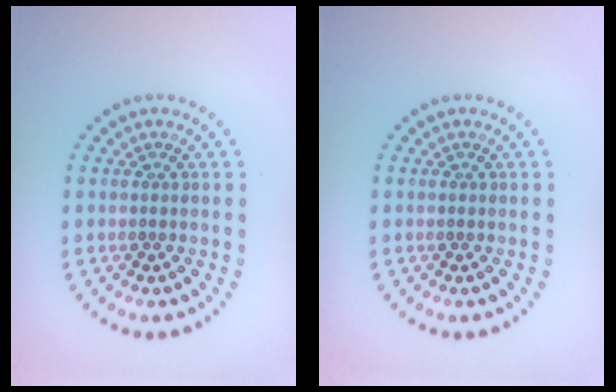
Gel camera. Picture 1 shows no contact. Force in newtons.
{"total": 0.0}